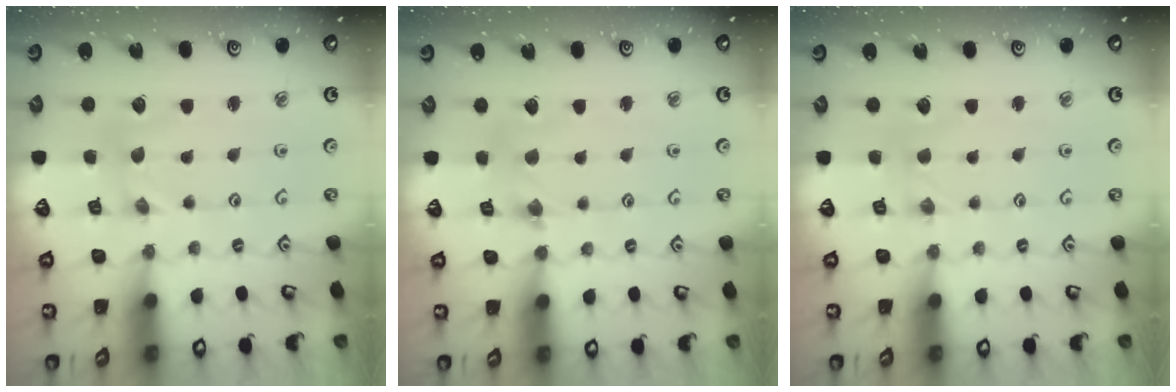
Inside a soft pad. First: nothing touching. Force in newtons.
{"total": 2.7, "press": 2.7, "slide": 0.4}
{"total": 1.5, "press": 1.4, "slide": 0.2}